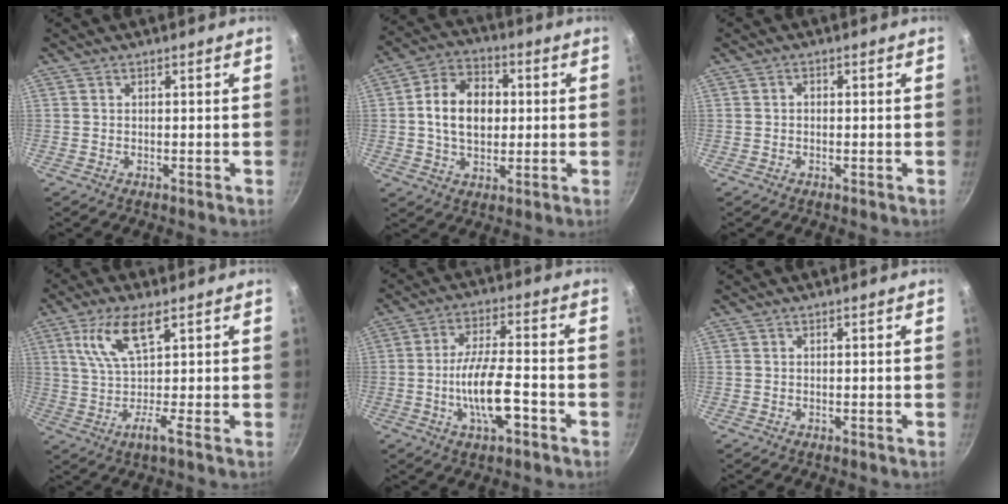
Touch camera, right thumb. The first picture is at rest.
{"total": 12.5, "force": [1.0, 8.8, 8.8], "torque": [-0.122, 0.017, 0.005]}
{"total": 1.0, "force": [-0.1, 0.8, 0.6], "torque": [-0.010, 0.006, -0.003]}
{"total": 8.9, "force": [2.8, 2.1, 8.1], "torque": [-0.157, 0.010, 0.047]}
{"total": 10.8, "force": [-3.9, 3.4, 9.5], "torque": [-0.169, 0.023, -0.072]}
{"total": 0.0}